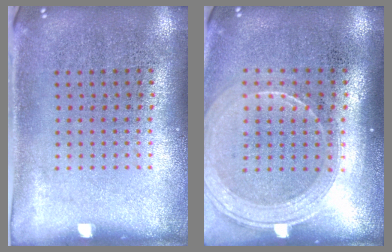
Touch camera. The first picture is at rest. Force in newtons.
{"total": 1.8, "press": 1.6, "slide": 0.7}